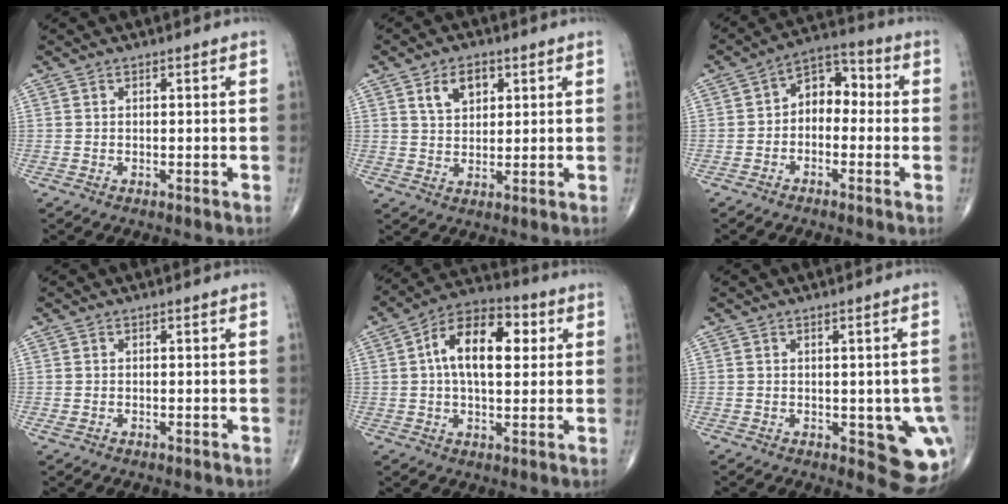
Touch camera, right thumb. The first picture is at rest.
{"total": 6.0, "force": [2.8, 3.8, 3.8], "torque": [-0.047, -0.009, 0.049]}
{"total": 7.4, "force": [-0.8, 5.3, 5.1], "torque": [-0.049, 0.038, -0.033]}
{"total": 0.6, "force": [-0.1, 0.5, 0.4], "torque": [-0.012, -0.001, -0.001]}
{"total": 14.1, "force": [2.8, 7.7, 11.5], "torque": [-0.174, 0.020, 0.038]}
{"total": 9.4, "force": [-1.8, 4.3, 8.2], "torque": [-0.057, -0.012, -0.014]}